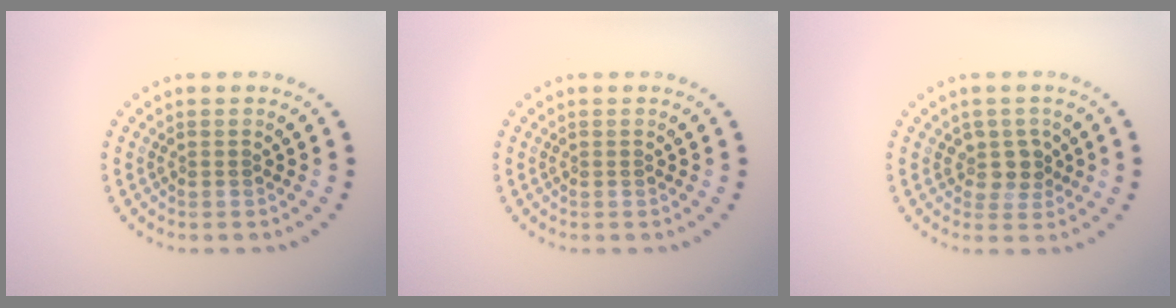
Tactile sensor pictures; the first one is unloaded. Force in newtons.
{"total": 0.0}
{"total": 2.3, "press": 1.8, "slide": 1.4}